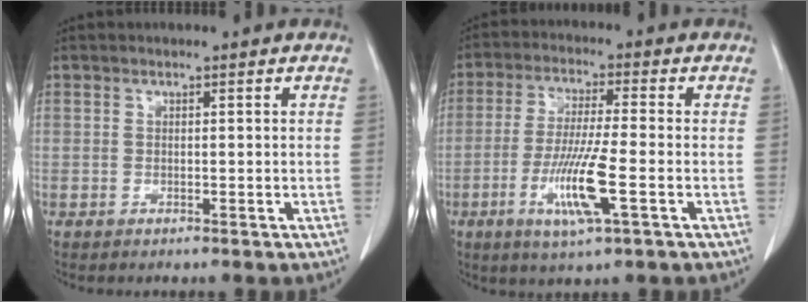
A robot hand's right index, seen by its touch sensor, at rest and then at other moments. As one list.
[{"total": 9.8, "force": [-3.2, 0.3, 9.3], "torque": [-0.181, -0.015, -0.060]}]